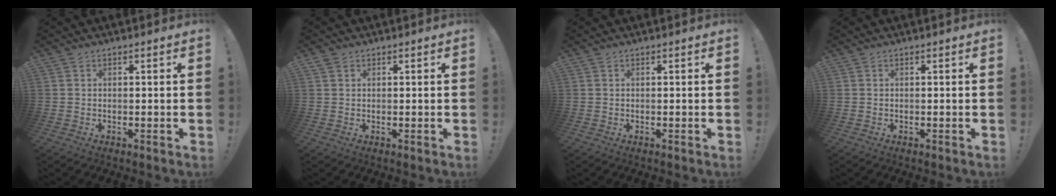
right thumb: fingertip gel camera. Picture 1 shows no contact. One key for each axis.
{"total": 0.9, "fx": 0.6, "fy": 0.6, "fz": 0.3, "tx": -0.004, "ty": -0.001, "tz": 0.011}
{"total": 0.0}
{"total": 0.0}